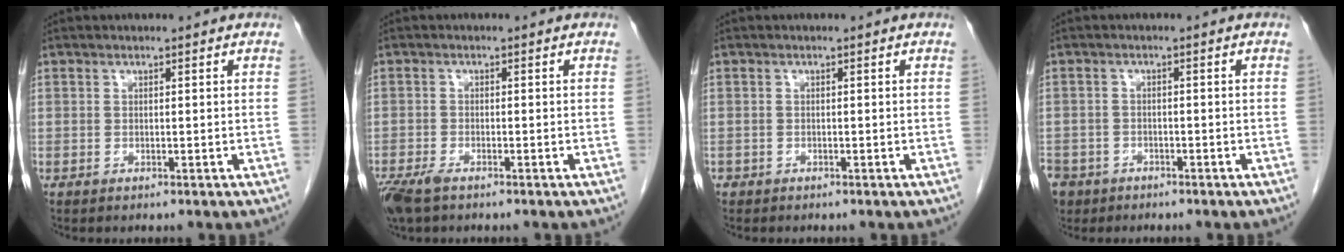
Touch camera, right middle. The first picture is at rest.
{"total": 4.7, "force": [-3.4, 1.6, 2.8], "torque": [-0.060, -0.011, -0.061]}
{"total": 0.6, "force": [-0.4, 0.4, 0.0], "torque": [-0.012, 0.002, -0.010]}
{"total": 8.2, "force": [-5.2, 6.0, 2.2], "torque": [-0.073, -0.006, -0.087]}